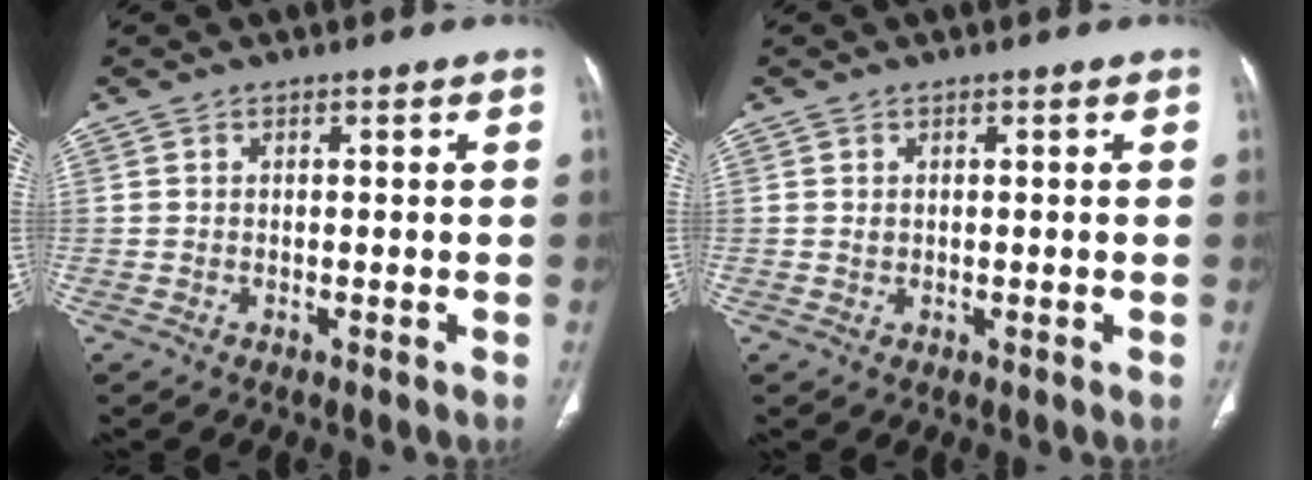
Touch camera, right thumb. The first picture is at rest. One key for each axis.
{"total": 0.8, "fx": 0.3, "fy": 0.7, "fz": 0.3, "tx": -0.002, "ty": -0.001, "tz": 0.007}